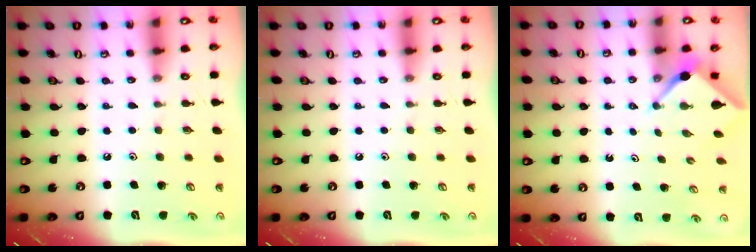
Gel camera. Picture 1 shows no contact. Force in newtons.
{"total": 0.0}
{"total": 2.5, "press": 2.5, "slide": 0.3}